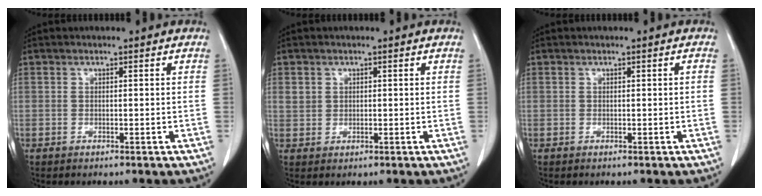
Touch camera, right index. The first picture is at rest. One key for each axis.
{"total": 1.9, "fx": 0.7, "fy": 1.7, "fz": 0.5, "tx": -0.008, "ty": 0.006, "tz": 0.017}
{"total": 0.0}